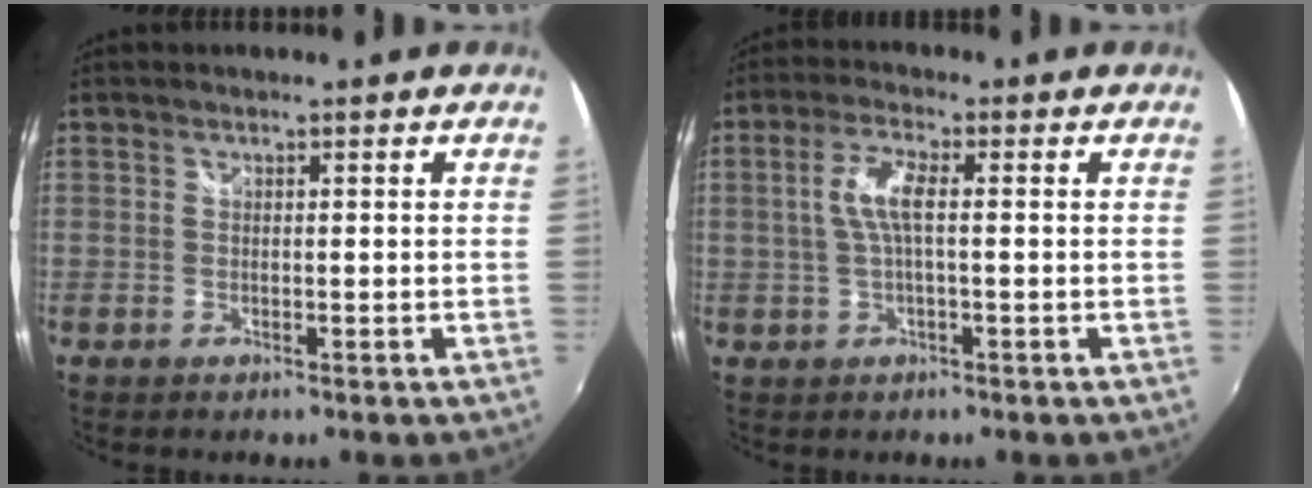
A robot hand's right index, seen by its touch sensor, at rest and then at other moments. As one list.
[{"total": 5.5, "force": [0.3, 1.3, 5.3], "torque": [-0.105, 0.006, 0.008]}]